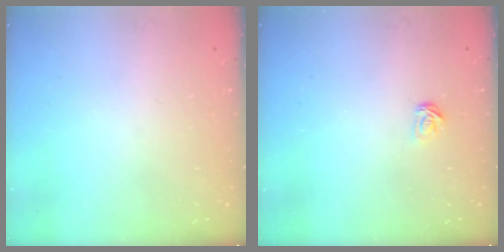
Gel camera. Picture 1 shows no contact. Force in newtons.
{"total": 3.0, "press": 3.0, "slide": 0.2}